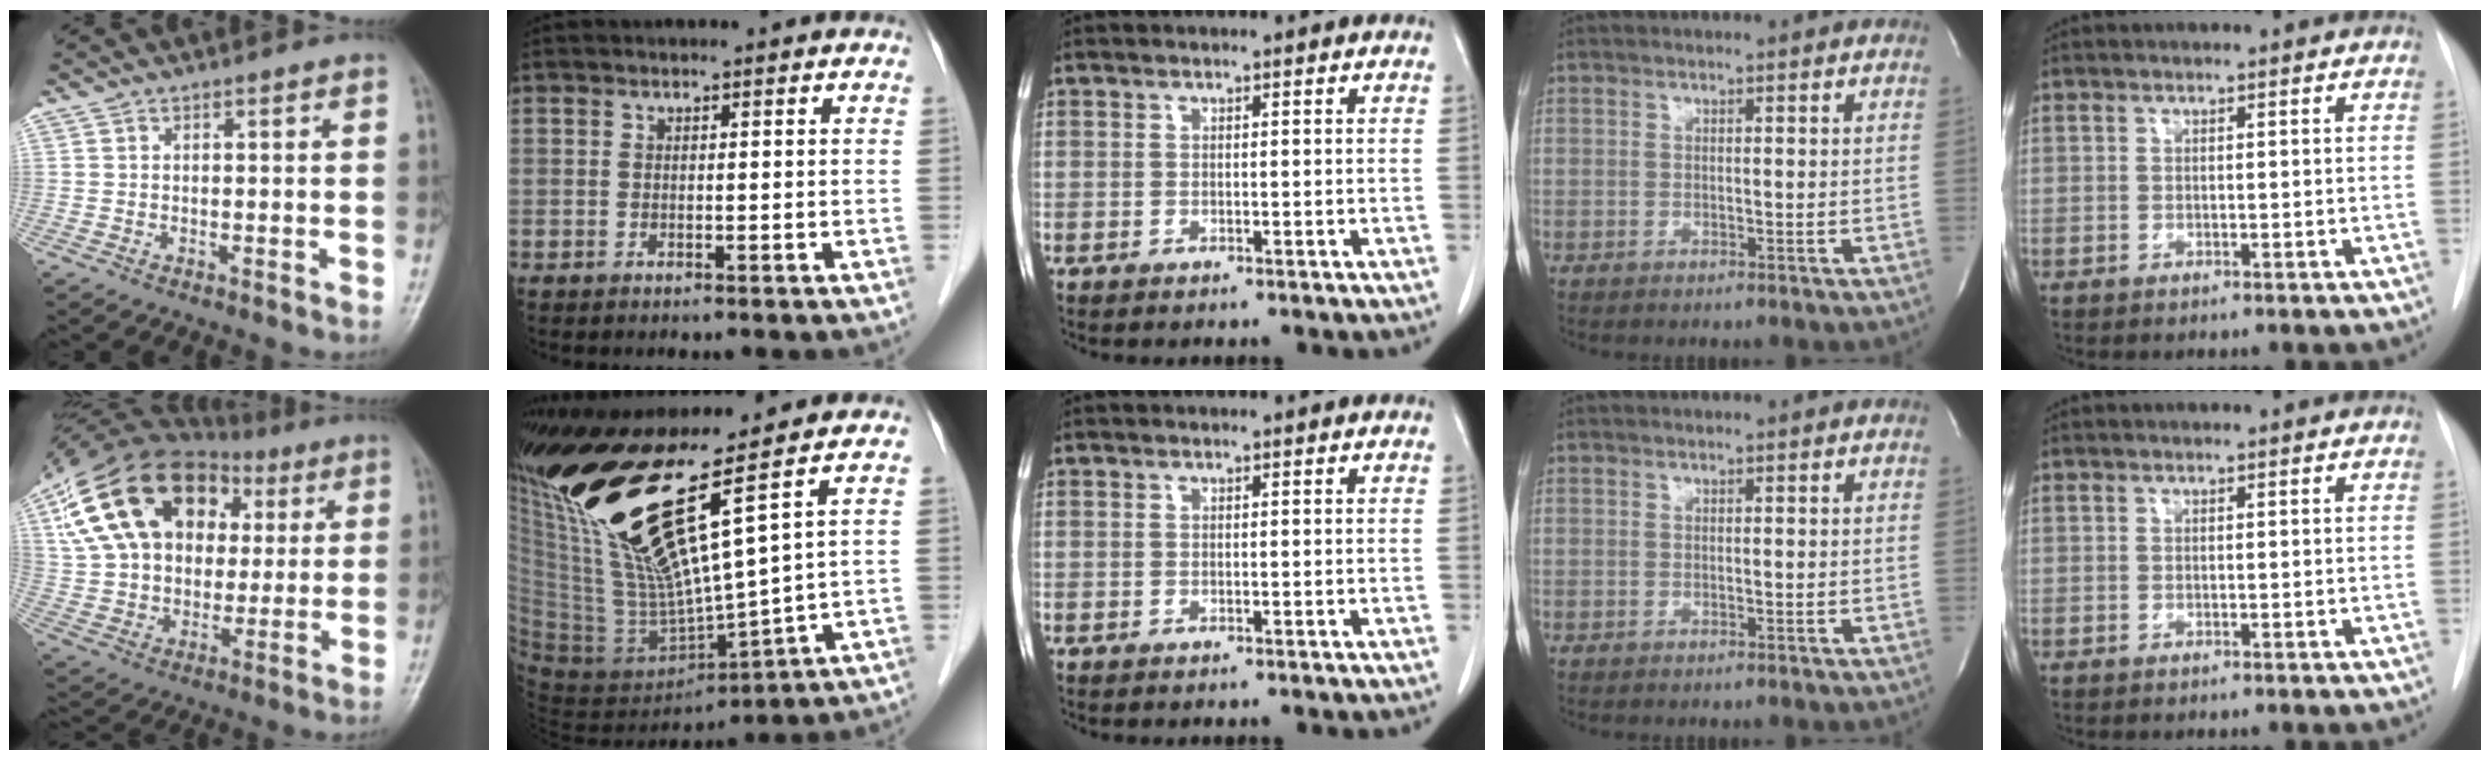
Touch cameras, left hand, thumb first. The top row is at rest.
{"thumb": {"total": 25.5, "force": [8.4, 18.2, 15.8], "torque": [-0.284, 0.033, 0.154]}, "index": {"total": 21.1, "force": [10.9, 0.4, 18.1], "torque": [-0.354, -0.012, 0.200]}}